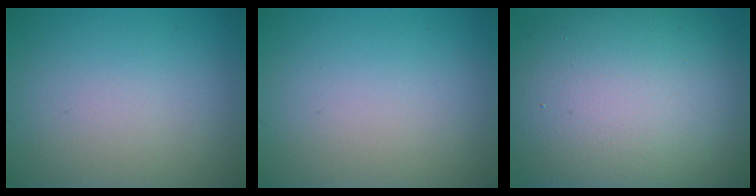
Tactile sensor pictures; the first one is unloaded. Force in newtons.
{"total": 0.0}
{"total": 15.9, "press": 15.9, "slide": 0.8}